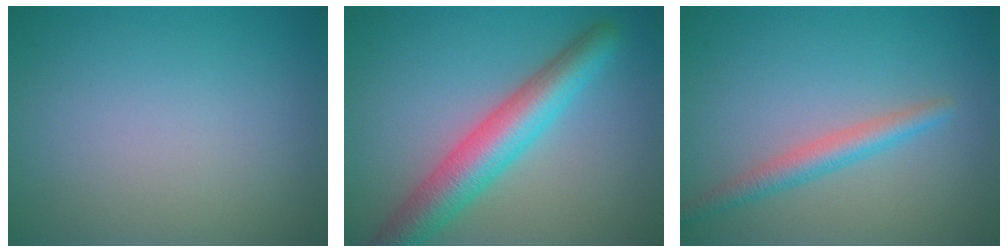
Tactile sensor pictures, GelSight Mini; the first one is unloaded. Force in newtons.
{"total": 6.4, "press": 6.4, "slide": 0.3}
{"total": 2.5, "press": 2.5, "slide": 0.1}